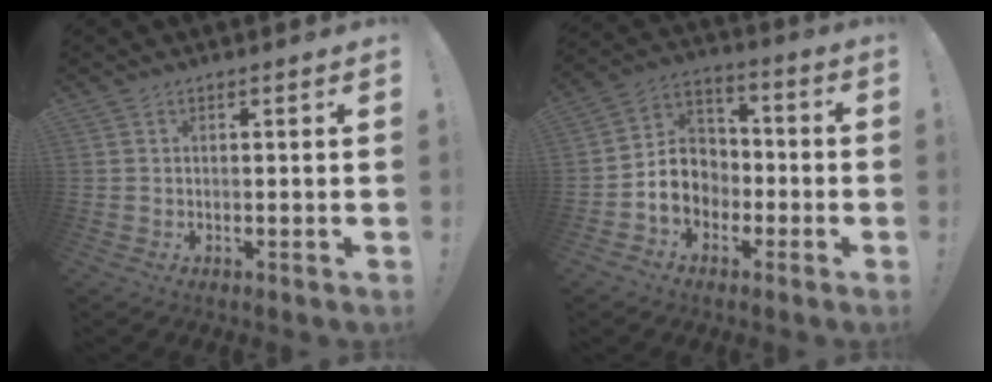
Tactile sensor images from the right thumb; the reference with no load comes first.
{"total": 10.7, "force": [-3.8, 9.2, 4.1], "torque": [-0.069, 0.023, -0.061]}